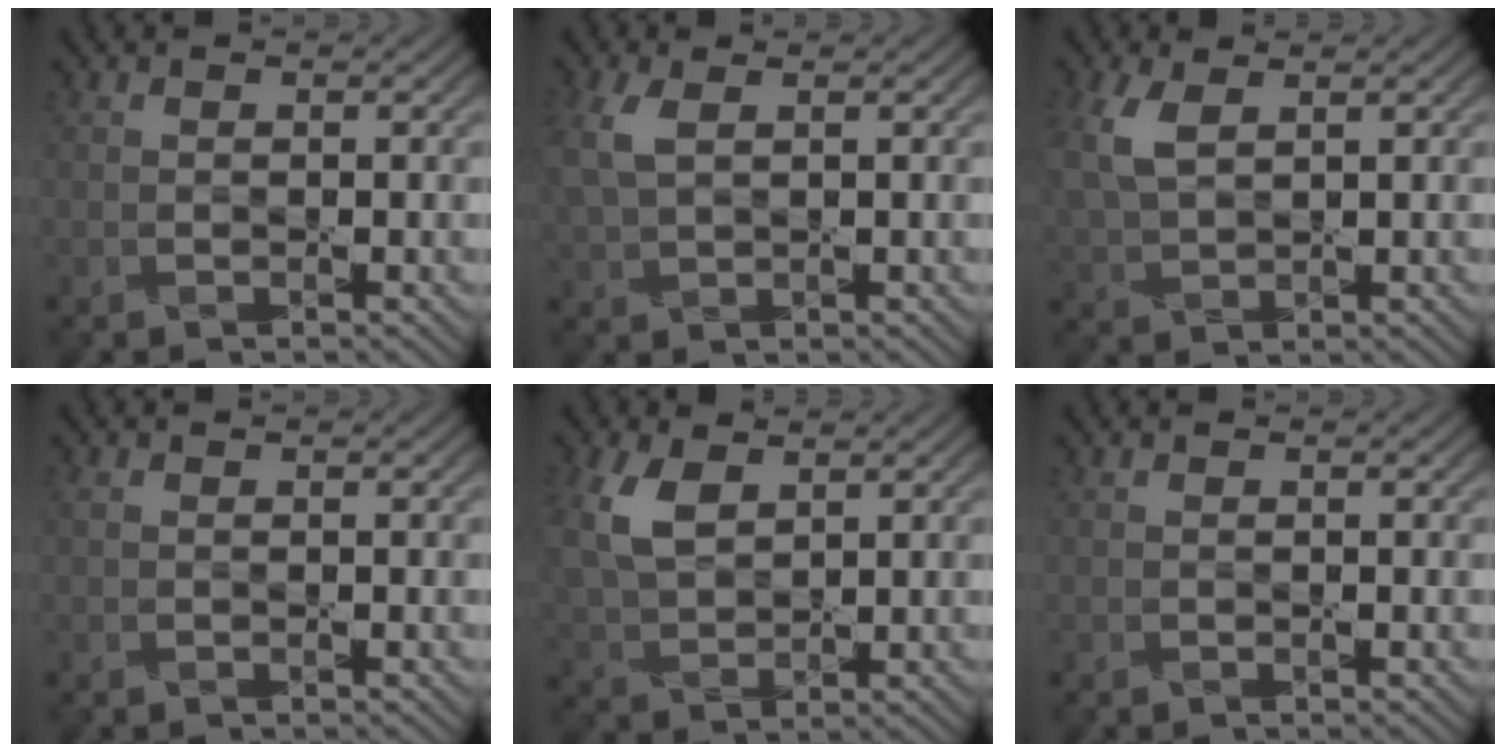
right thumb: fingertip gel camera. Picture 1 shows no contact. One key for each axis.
{"total": 5.0, "fx": 1.6, "fy": 2.7, "fz": 3.9, "tx": -0.116, "ty": 0.015, "tz": 0.031}
{"total": 6.1, "fx": 2.2, "fy": 3.2, "fz": 4.7, "tx": -0.133, "ty": 0.014, "tz": 0.045}
{"total": 0.5, "fx": 0.2, "fy": 0.3, "fz": 0.4, "tx": -0.014, "ty": 0.003, "tz": 0.004}
{"total": 7.3, "fx": 2.8, "fy": 4.2, "fz": 5.3, "tx": -0.145, "ty": 0.010, "tz": 0.058}
{"total": 0.0}